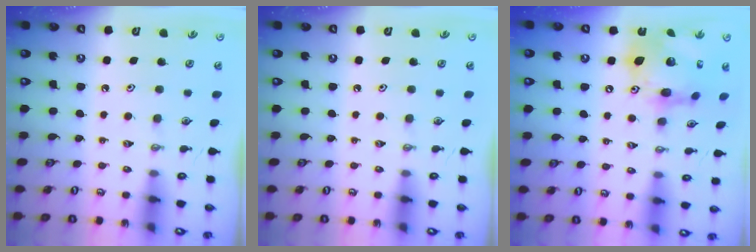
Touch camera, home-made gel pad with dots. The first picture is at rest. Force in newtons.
{"total": 0.0}
{"total": 19.2, "press": 19.1, "slide": 2.0}